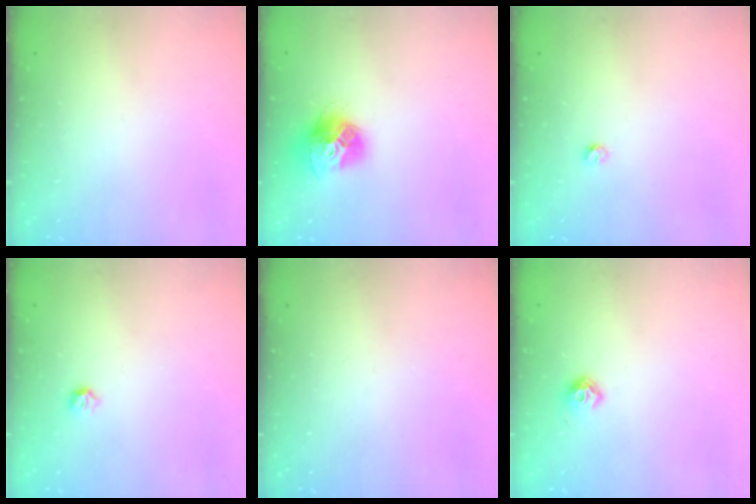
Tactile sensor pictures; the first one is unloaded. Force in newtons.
{"total": 13.9, "press": 13.8, "slide": 1.4}
{"total": 2.9, "press": 2.8, "slide": 0.5}
{"total": 4.0, "press": 3.9, "slide": 0.7}
{"total": 0.0}
{"total": 6.4, "press": 6.3, "slide": 1.1}